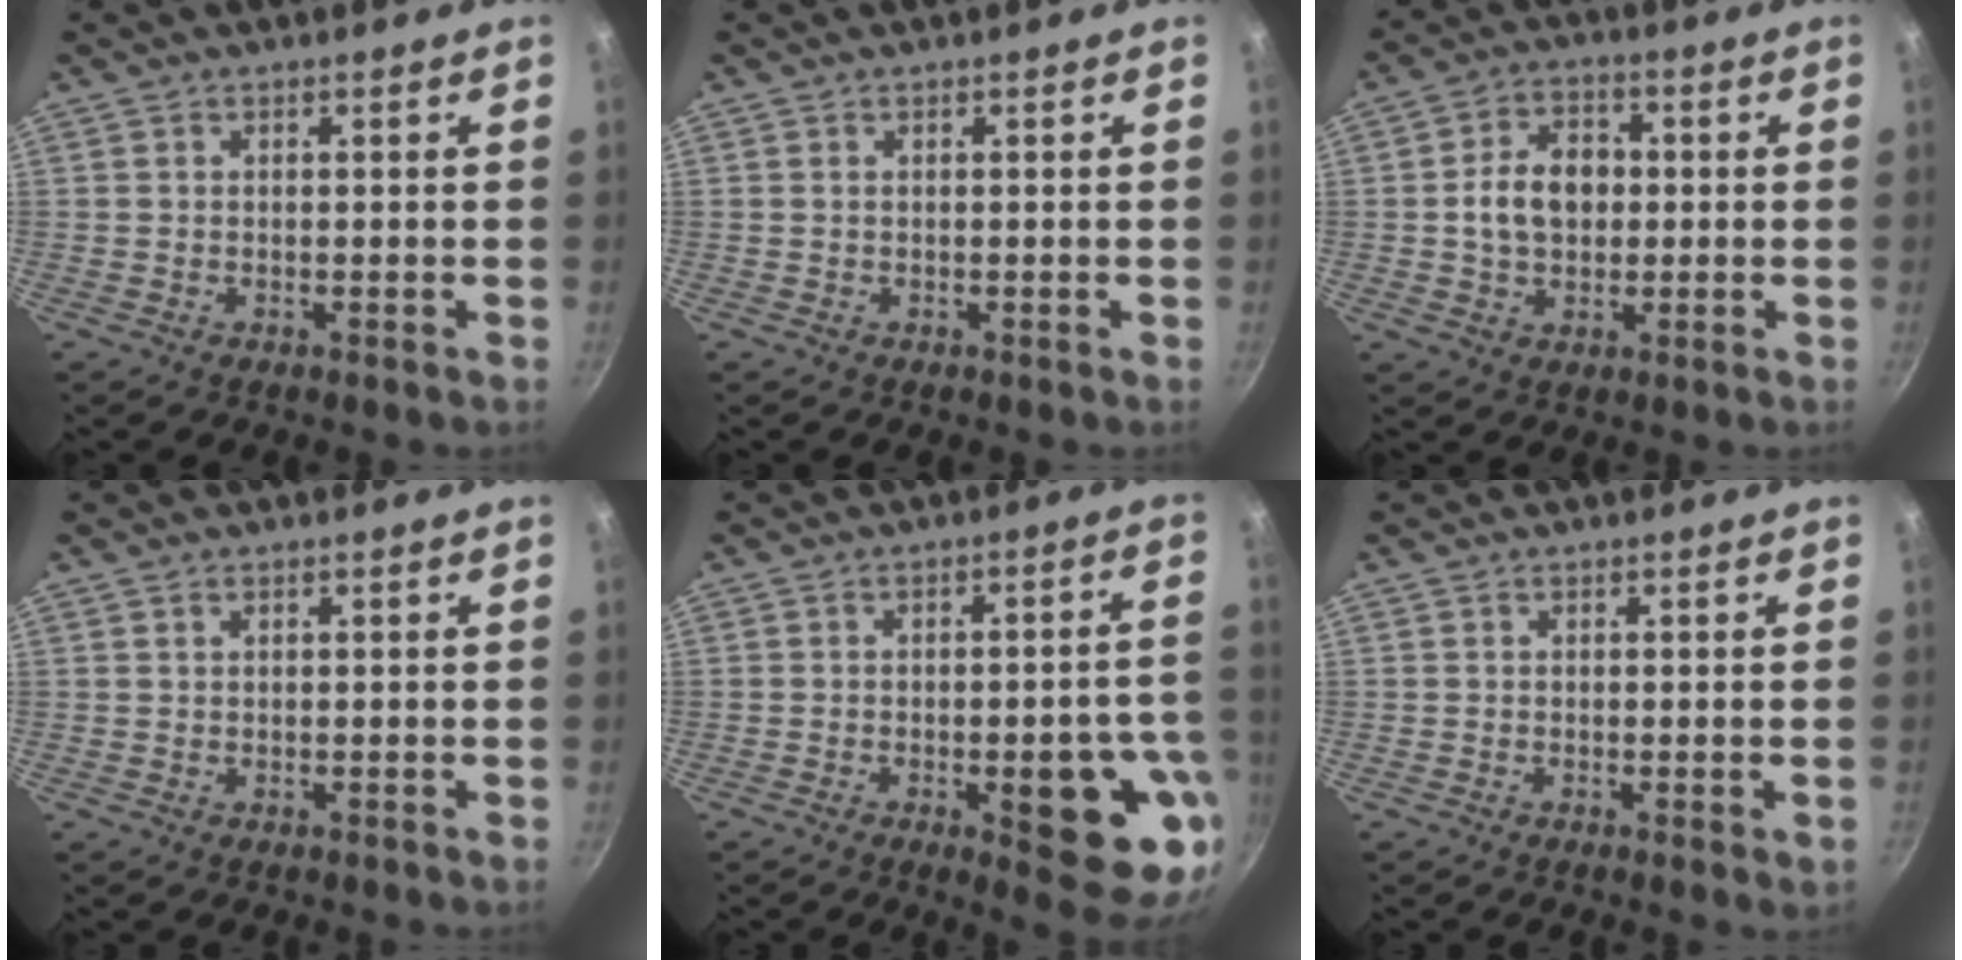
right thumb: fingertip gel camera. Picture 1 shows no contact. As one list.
[{"total": 0.0}, {"total": 9.1, "force": [0.3, 6.7, 6.1], "torque": [-0.081, 0.014, -0.001]}, {"total": 0.6, "force": [0.4, 0.3, 0.3], "torque": [-0.003, 0.001, 0.008]}, {"total": 15.7, "force": [-4.8, 5.3, 14.0], "torque": [-0.128, 0.018, -0.057]}, {"total": 1.1, "force": [-0.2, 0.2, 1.1], "torque": [-0.016, -0.004, -0.004]}]